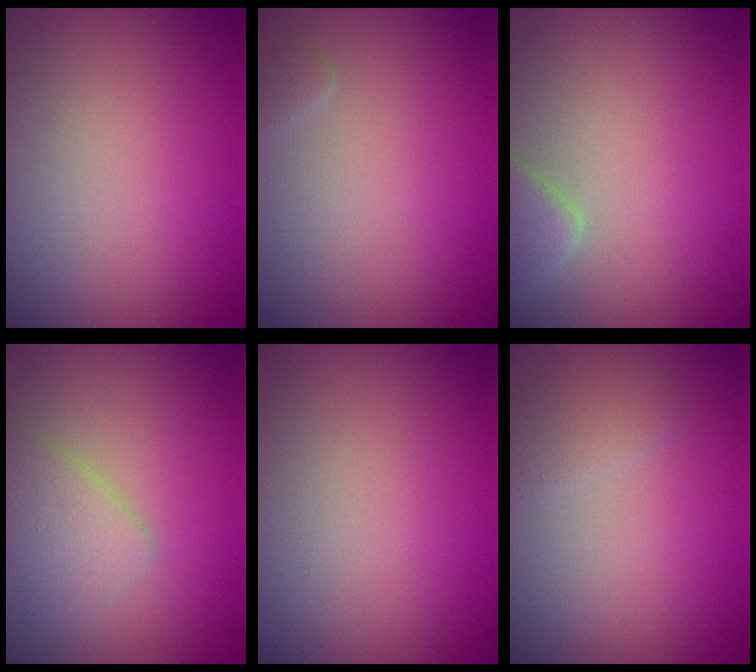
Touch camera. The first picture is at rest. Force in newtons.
{"total": 0.8, "press": 0.8, "slide": 0.0}
{"total": 2.1, "press": 2.1, "slide": 0.2}
{"total": 2.4, "press": 2.4, "slide": 0.1}
{"total": 0.0}
{"total": 1.5, "press": 1.5, "slide": 0.1}